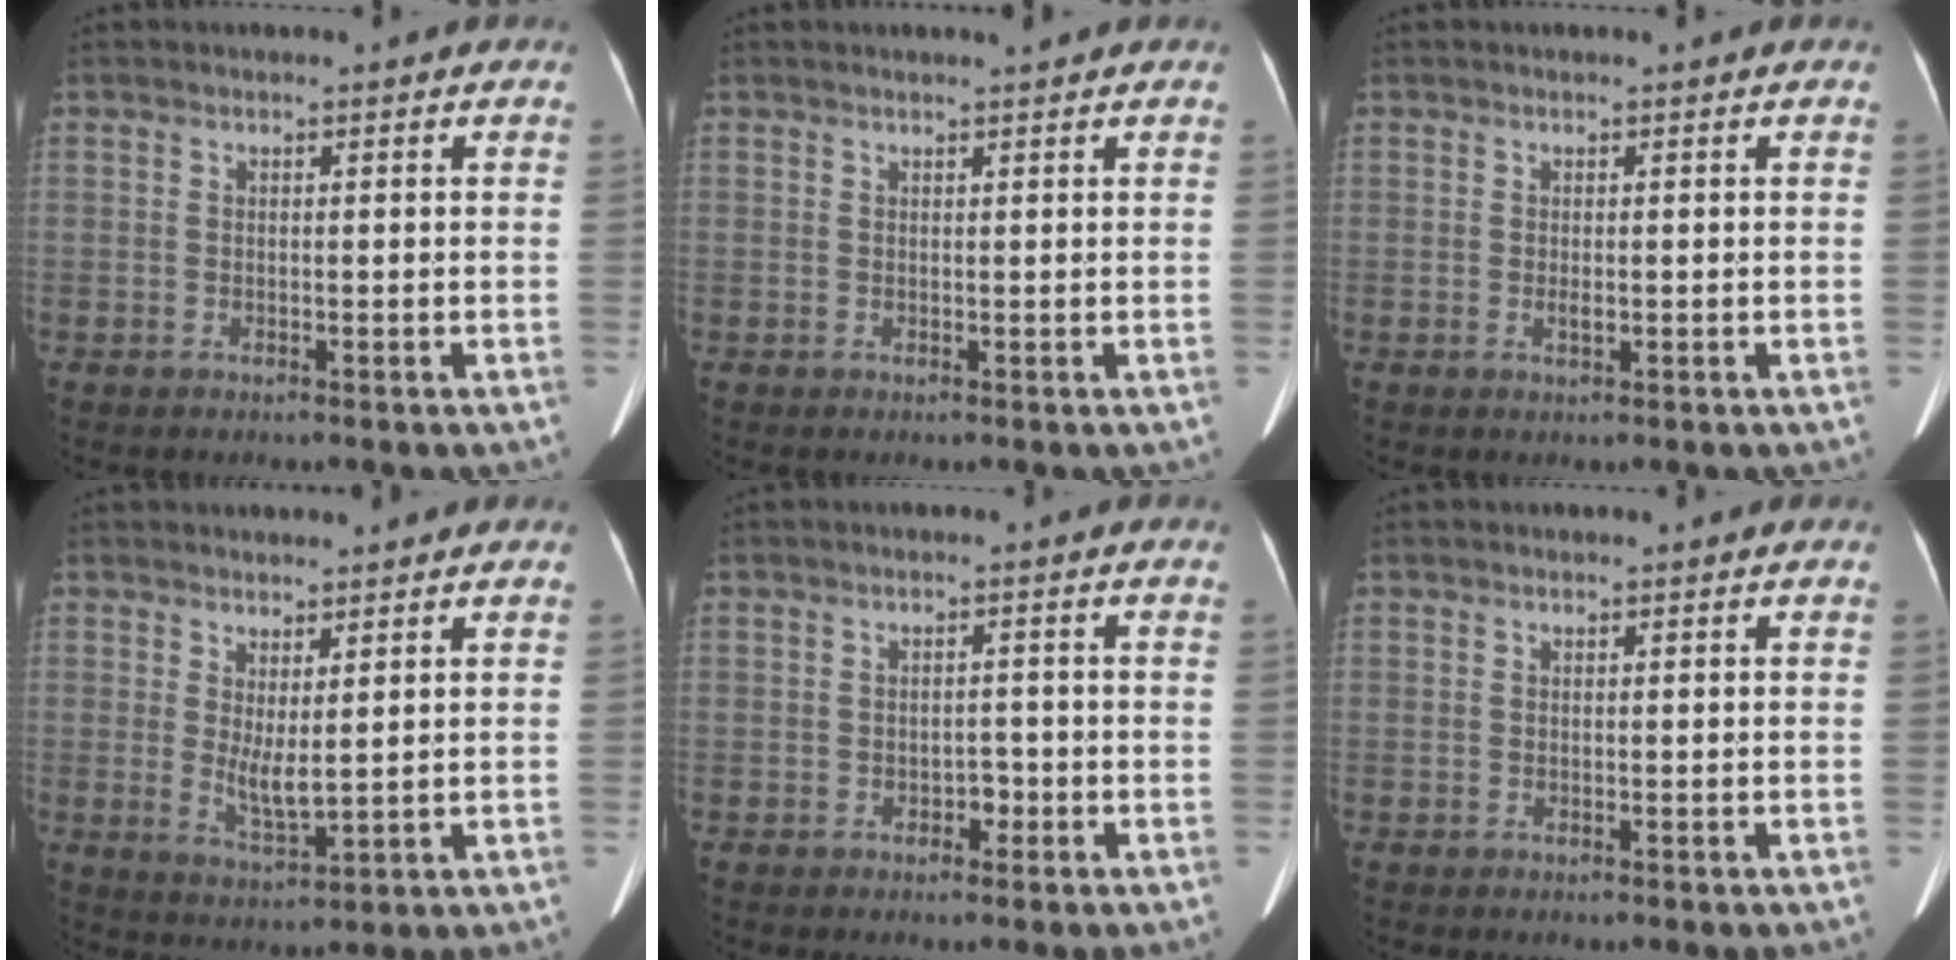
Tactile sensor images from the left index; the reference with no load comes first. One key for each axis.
{"total": 1.3, "fx": 1.1, "fy": -0.2, "fz": 0.5, "tx": -0.008, "ty": 0.002, "tz": 0.021}
{"total": 1.0, "fx": 0.1, "fy": 0.4, "fz": 0.9, "tx": -0.016, "ty": -0.001, "tz": 0.002}
{"total": 4.1, "fx": 1.1, "fy": 0.8, "fz": 3.9, "tx": -0.077, "ty": -0.013, "tz": 0.032}
{"total": 1.5, "fx": -0.8, "fy": 1.0, "fz": 0.9, "tx": -0.010, "ty": 0.004, "tz": -0.011}
{"total": 0.0}